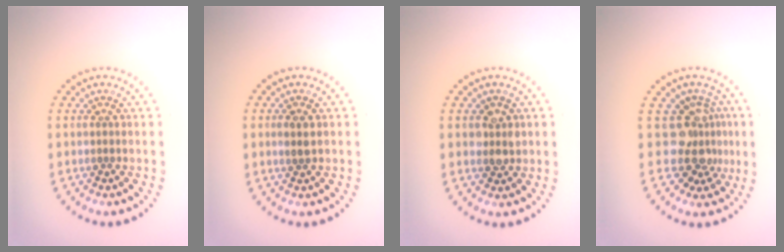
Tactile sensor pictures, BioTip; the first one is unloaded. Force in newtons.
{"total": 1.4, "press": 1.4, "slide": 0.3}
{"total": 2.2, "press": 2.1, "slide": 0.6}
{"total": 3.6, "press": 2.4, "slide": 2.7}